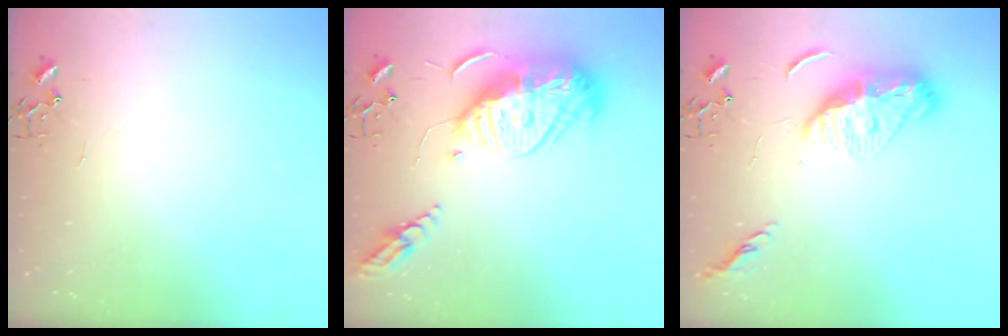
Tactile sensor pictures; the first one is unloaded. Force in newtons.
{"total": 19.6, "press": 19.5, "slide": 1.9}
{"total": 12.4, "press": 12.3, "slide": 0.8}